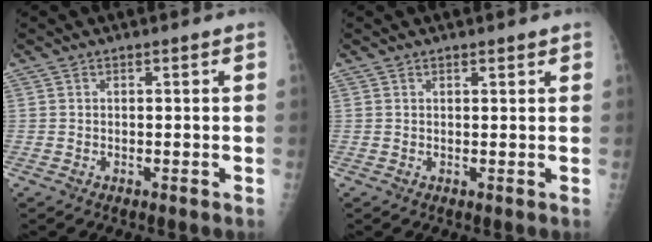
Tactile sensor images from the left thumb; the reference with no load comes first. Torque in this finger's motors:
{"motor_torque": [-0.38, -0.24, -0.49, -0.05, -0.04]}